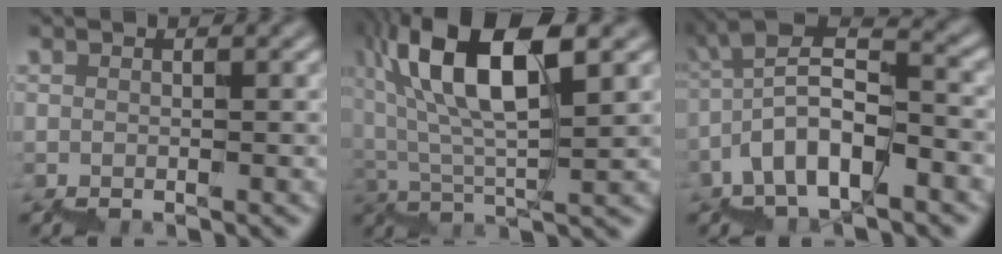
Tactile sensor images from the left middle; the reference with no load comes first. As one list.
[{"total": 9.8, "force": [5.3, 2.5, 7.9], "torque": [-0.139, 0.024, 0.098]}, {"total": 7.7, "force": [-2.0, 3.4, 6.6], "torque": [-0.122, 0.028, -0.032]}]